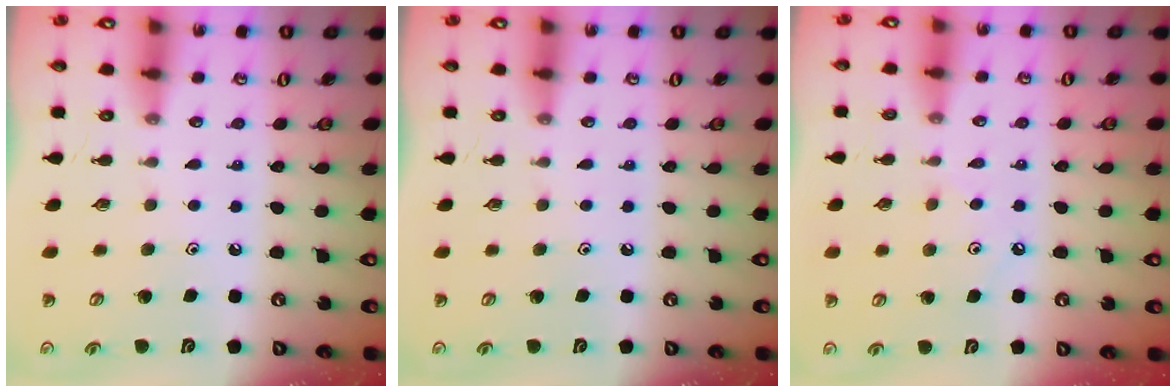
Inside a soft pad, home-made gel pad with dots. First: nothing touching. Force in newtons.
{"total": 0.0}
{"total": 4.4, "press": 4.4, "slide": 0.5}